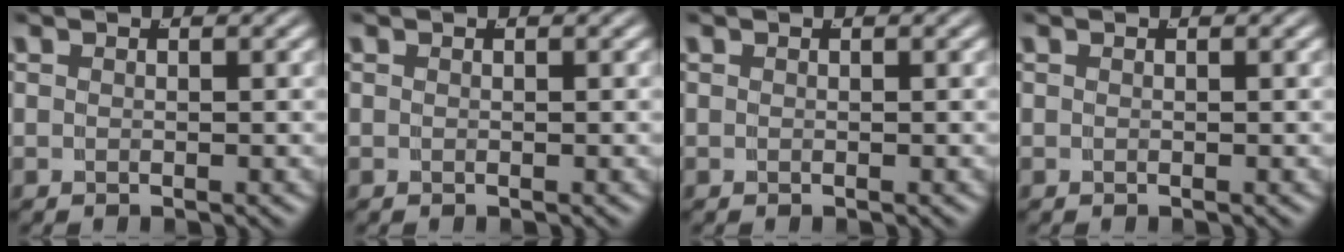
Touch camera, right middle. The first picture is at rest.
{"total": 0.0}
{"total": 0.0}
{"total": 0.0}